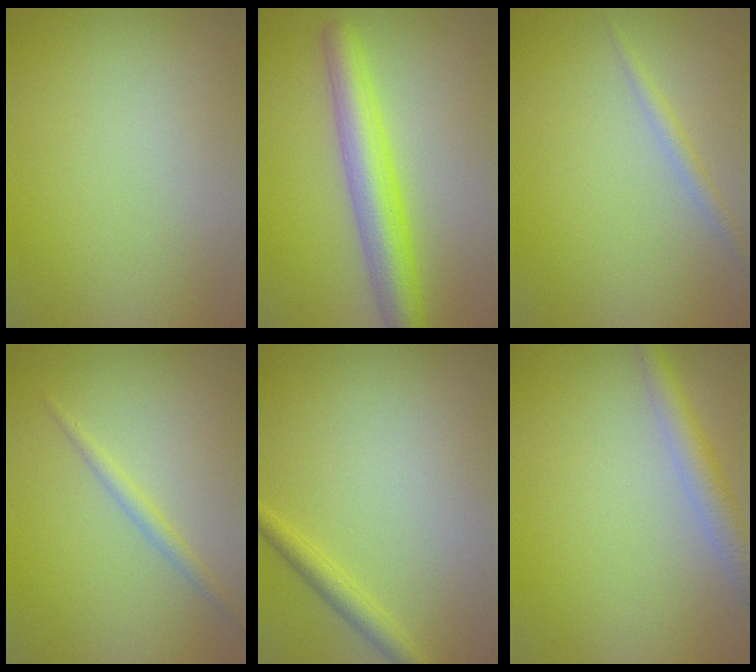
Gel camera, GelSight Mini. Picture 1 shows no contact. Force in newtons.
{"total": 5.6, "press": 5.6, "slide": 0.1}
{"total": 1.4, "press": 1.4, "slide": 0.0}
{"total": 1.3, "press": 1.3, "slide": 0.1}
{"total": 1.8, "press": 1.8, "slide": 0.0}
{"total": 3.1, "press": 3.1, "slide": 0.2}